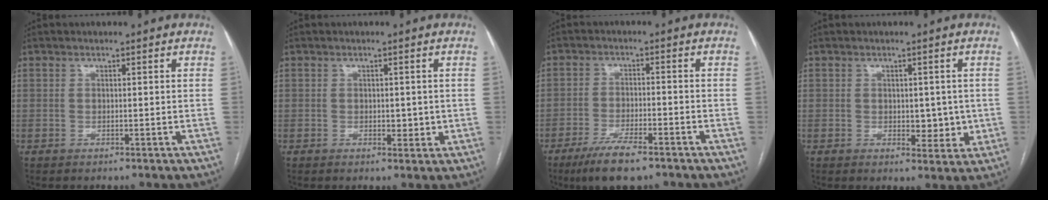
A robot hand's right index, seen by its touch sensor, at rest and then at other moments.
{"total": 2.4, "force": [0.0, 1.4, 1.9], "torque": [-0.022, -0.003, 0.004]}
{"total": 8.2, "force": [-5.8, 1.3, 5.7], "torque": [-0.101, -0.016, -0.096]}
{"total": 4.5, "force": [0.0, 2.6, 3.7], "torque": [-0.040, -0.003, 0.007]}